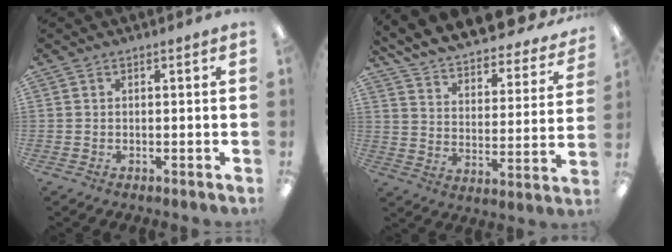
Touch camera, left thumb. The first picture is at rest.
{"total": 10.6, "force": [10.0, 2.0, 2.9], "torque": [-0.059, -0.090, 0.169]}